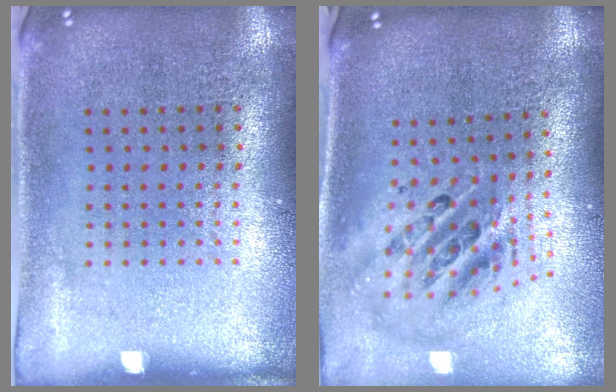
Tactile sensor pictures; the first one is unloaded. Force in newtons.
{"total": 2.4, "press": 1.7, "slide": 1.7}